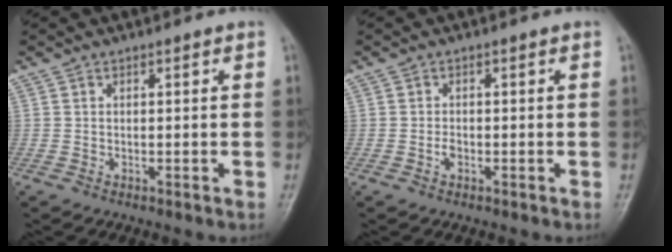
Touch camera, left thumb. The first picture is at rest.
{"total": 1.4, "force": [-0.4, 1.0, 0.9], "torque": [-0.010, 0.002, -0.010]}